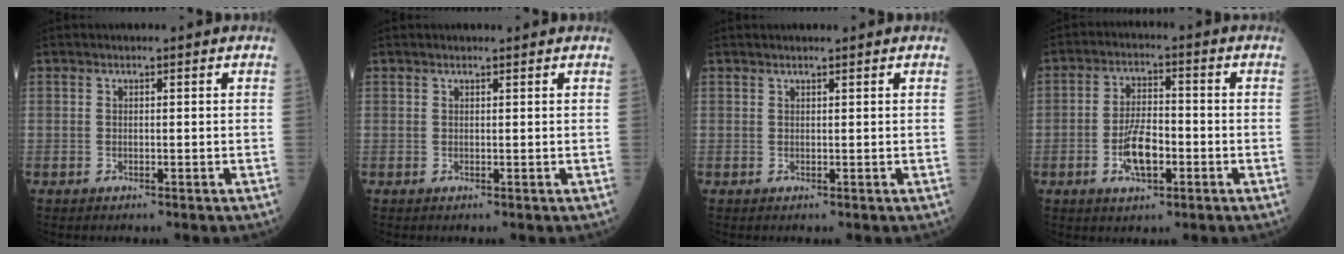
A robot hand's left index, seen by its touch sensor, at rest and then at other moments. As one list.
[{"total": 0.9, "force": [0.9, 0.1, 0.2], "torque": [-0.007, 0.005, 0.012]}, {"total": 1.2, "force": [1.1, 0.1, 0.5], "torque": [-0.006, 0.009, 0.017]}, {"total": 6.5, "force": [-2.4, 2.6, 5.5], "torque": [-0.113, 0.001, -0.044]}]